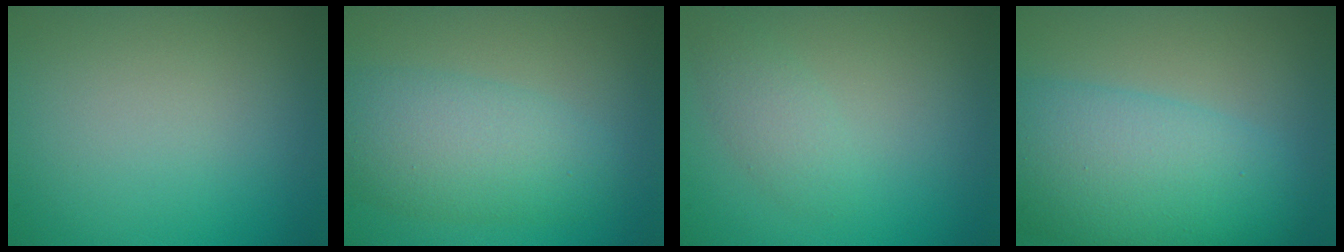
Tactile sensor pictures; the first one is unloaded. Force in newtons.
{"total": 5.9, "press": 5.9, "slide": 0.1}
{"total": 1.8, "press": 1.8, "slide": 0.1}
{"total": 9.2, "press": 9.2, "slide": 0.2}